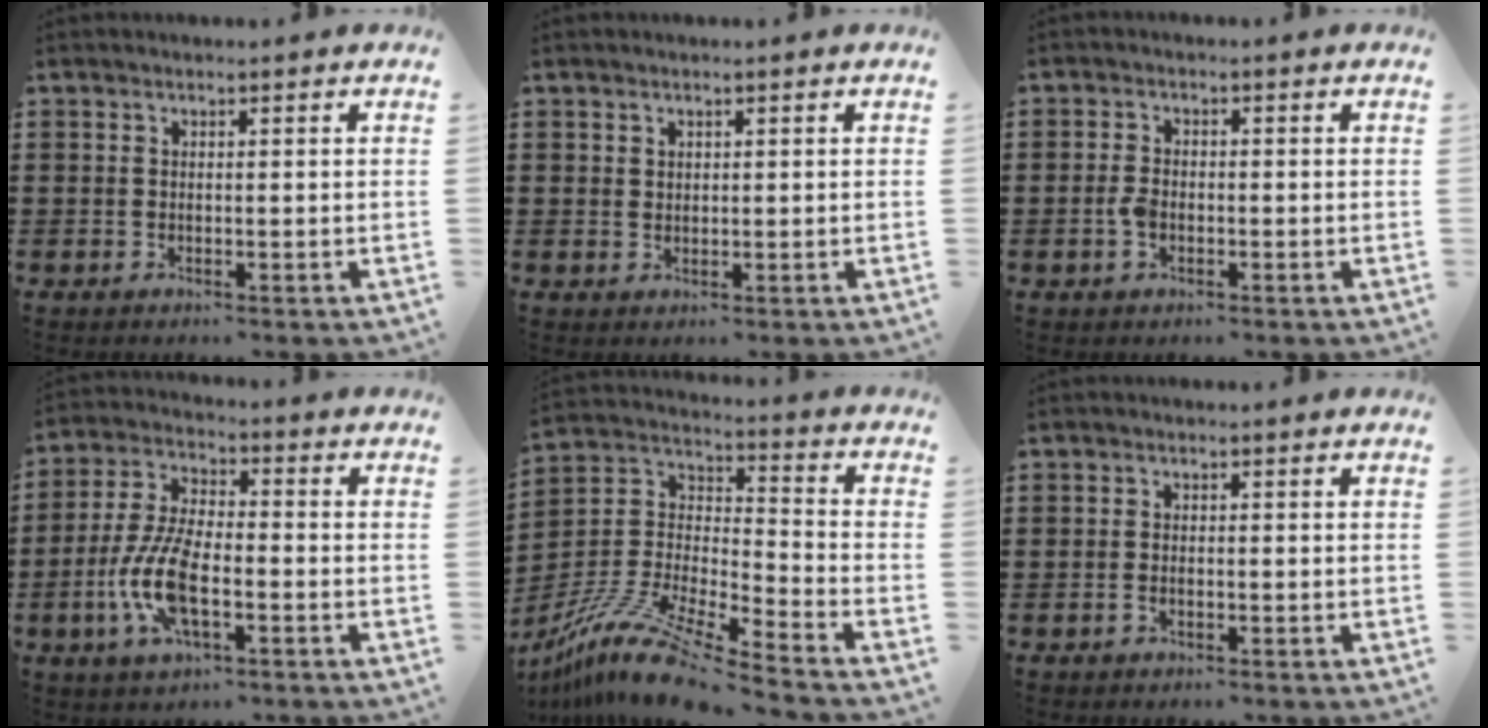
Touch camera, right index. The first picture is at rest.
{"total": 1.0, "force": [0.7, 0.7, 0.2], "torque": [-0.005, 0.002, 0.014]}
{"total": 2.7, "force": [-0.9, 1.5, 2.0], "torque": [-0.053, -0.004, -0.020]}
{"total": 10.3, "force": [-3.1, 4.2, 8.9], "torque": [-0.209, -0.011, -0.063]}
{"total": 11.6, "force": [-9.9, 0.6, 5.9], "torque": [-0.134, 0.006, -0.204]}
{"total": 1.0, "force": [-0.5, 0.5, 0.8], "torque": [-0.017, -0.004, -0.009]}